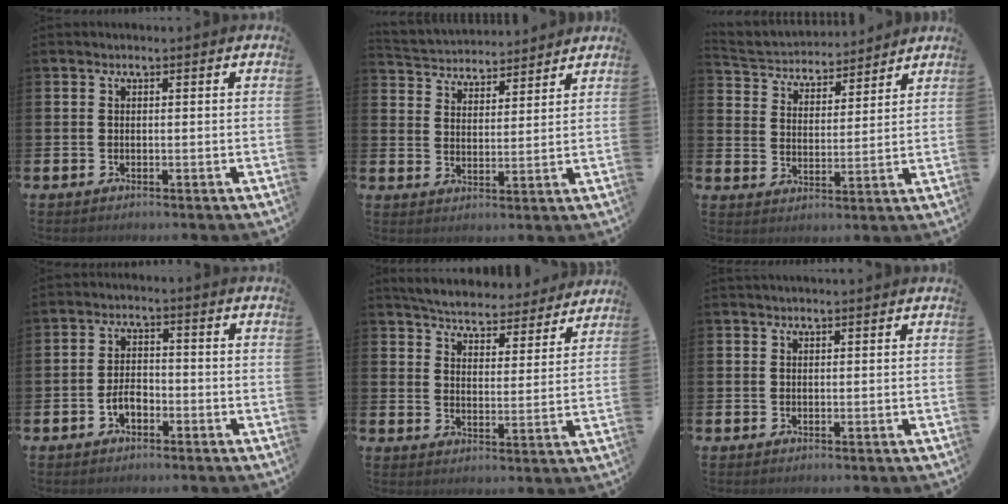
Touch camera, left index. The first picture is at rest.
{"total": 4.3, "force": [4.1, 1.0, -0.5], "torque": [-0.014, -0.029, 0.072]}
{"total": 4.5, "force": [4.2, 1.5, -0.1], "torque": [-0.025, -0.033, 0.070]}
{"total": 2.9, "force": [-1.4, 1.7, 1.9], "torque": [-0.035, 0.005, -0.029]}
{"total": 5.7, "force": [5.6, 0.8, 0.9], "torque": [-0.036, -0.043, 0.095]}
{"total": 0.8, "force": [0.8, 0.0, 0.1], "torque": [0.002, -0.001, 0.013]}